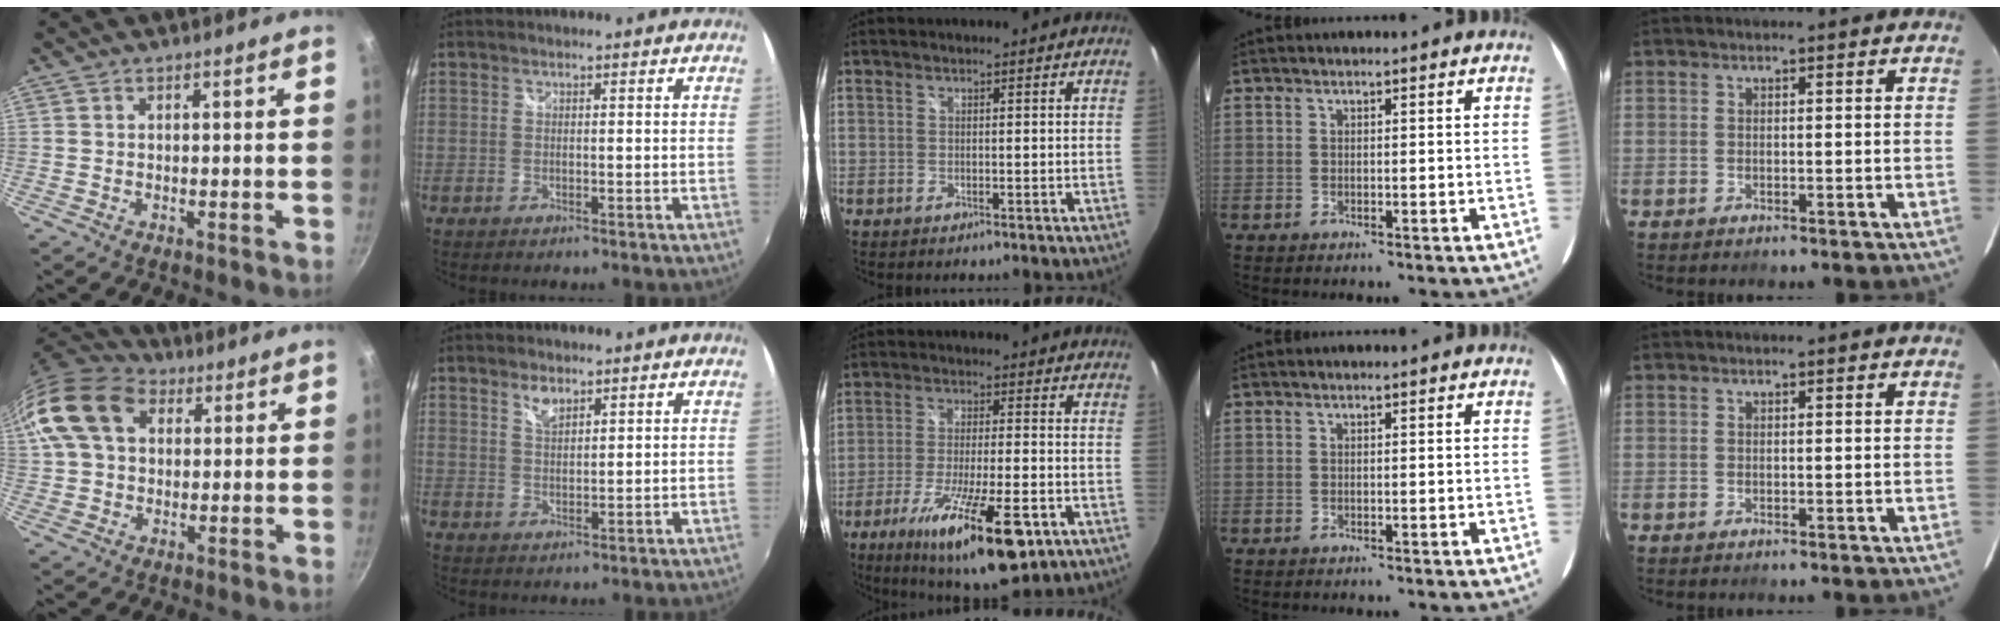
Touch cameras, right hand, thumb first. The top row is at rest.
{"thumb": {"total": 15.8, "force": [4.2, 11.5, 10.0], "torque": [-0.187, 0.026, 0.061]}, "index": {"total": 3.0, "force": [2.2, 1.3, 1.7], "torque": [-0.026, -0.001, 0.039]}, "middle": {"total": 18.9, "force": [-10.1, 4.6, 15.4], "torque": [-0.279, -0.049, -0.160]}}